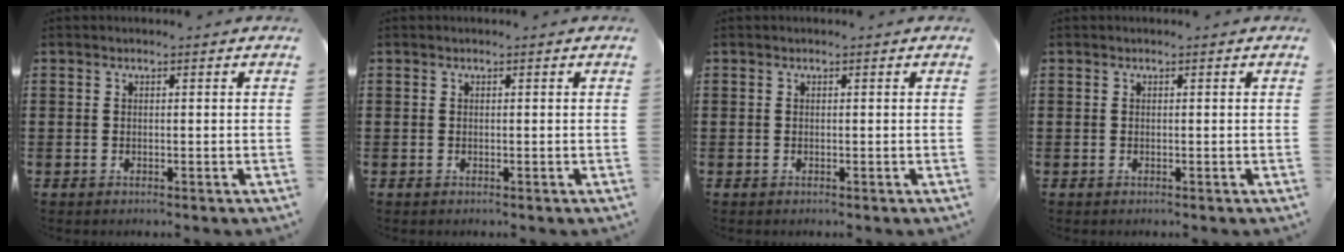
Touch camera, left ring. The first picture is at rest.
{"total": 0.0}
{"total": 0.0}
{"total": 0.0}